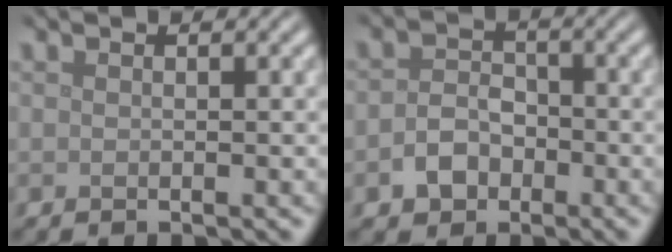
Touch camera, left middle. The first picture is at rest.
{"total": 3.0, "force": [-1.5, 2.3, 1.3], "torque": [-0.021, 0.003, -0.030]}